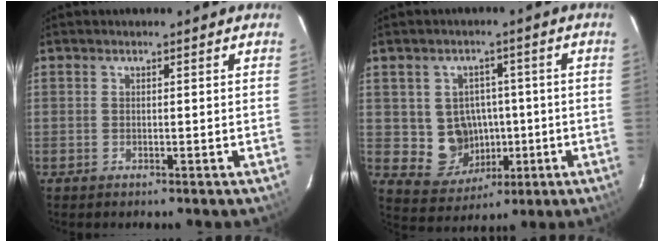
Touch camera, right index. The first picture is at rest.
{"total": 8.8, "force": [-0.4, 8.4, 2.6], "torque": [-0.066, 0.015, 0.017]}